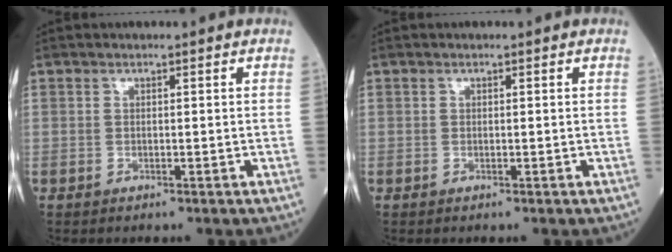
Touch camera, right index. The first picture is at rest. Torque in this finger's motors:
{"motor_torque": [-0.07, -0.13, 0.04, 0.00]}